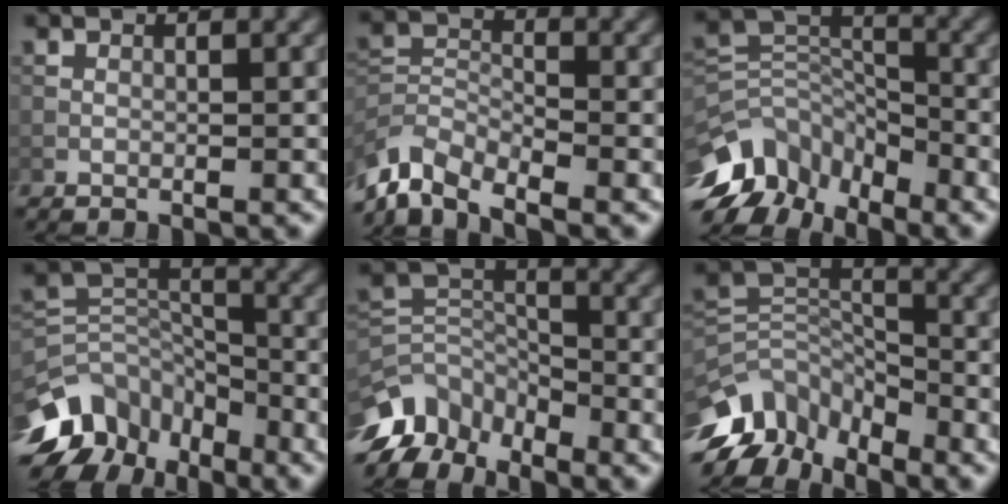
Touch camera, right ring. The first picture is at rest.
{"total": 5.7, "force": [-5.0, 1.9, 2.0], "torque": [-0.040, -0.010, -0.109]}
{"total": 10.7, "force": [-7.7, 6.0, 4.4], "torque": [-0.077, 0.019, -0.142]}
{"total": 11.2, "force": [-7.7, 7.0, 3.9], "torque": [-0.078, 0.016, -0.135]}
{"total": 8.2, "force": [-6.2, 4.4, 3.0], "torque": [-0.052, -0.003, -0.124]}
{"total": 9.4, "force": [-6.9, 5.1, 3.9], "torque": [-0.075, 0.010, -0.134]}